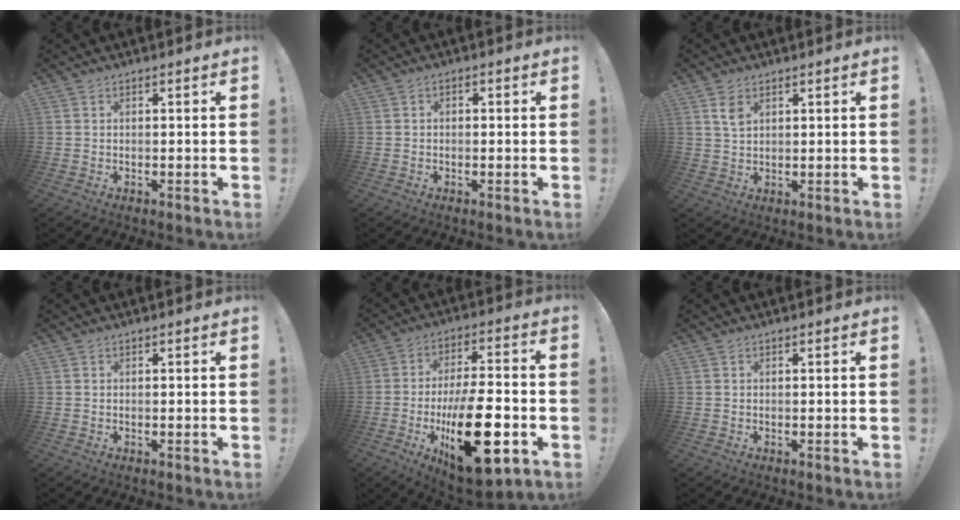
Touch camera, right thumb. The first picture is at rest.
{"total": 1.3, "force": [-0.8, 0.8, 0.7], "torque": [-0.010, 0.005, -0.014]}
{"total": 4.0, "force": [2.0, 2.2, 2.8], "torque": [-0.034, -0.009, 0.033]}
{"total": 0.0}
{"total": 23.8, "force": [-6.6, 10.1, 20.6], "torque": [-0.334, 0.033, -0.090]}
{"total": 0.0}